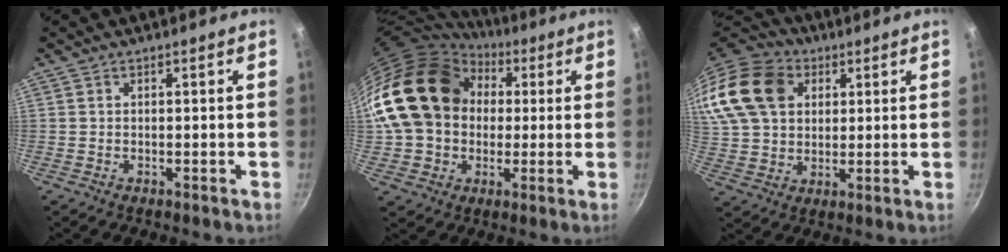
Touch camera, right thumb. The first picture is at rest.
{"total": 21.4, "force": [3.8, 17.1, 12.3], "torque": [-0.205, 0.042, 0.067]}
{"total": 24.9, "force": [9.0, 18.5, 14.1], "torque": [-0.315, 0.034, 0.166]}